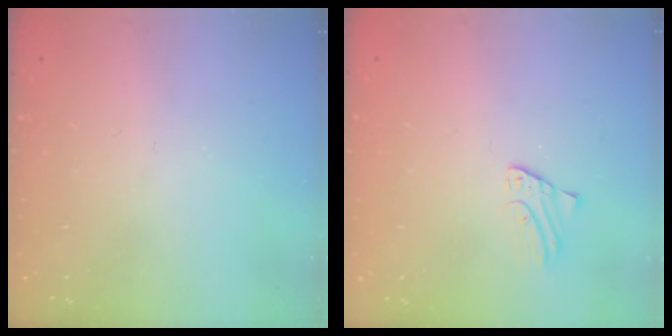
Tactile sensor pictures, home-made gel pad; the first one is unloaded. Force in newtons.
{"total": 1.8, "press": 1.8, "slide": 0.1}